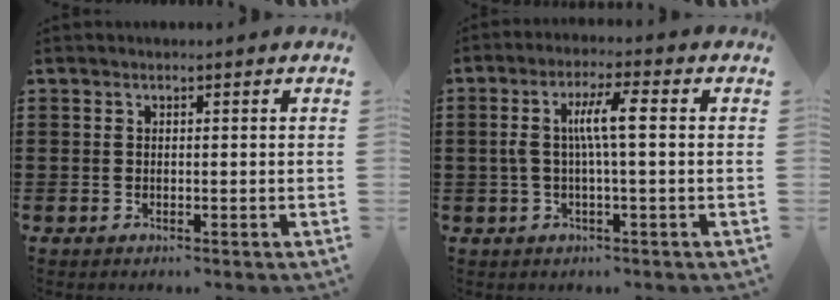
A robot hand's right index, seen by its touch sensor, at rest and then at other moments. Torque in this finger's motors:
{"motor_torque": [0.83, -0.36, 0.22, 0.21]}